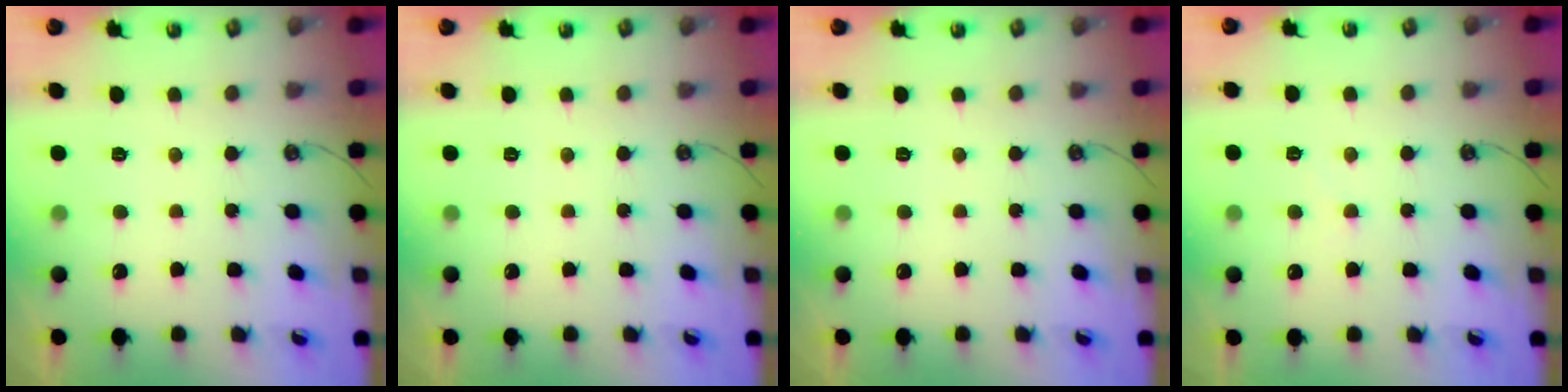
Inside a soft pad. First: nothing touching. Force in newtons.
{"total": 0.0}
{"total": 0.0}
{"total": 0.0}